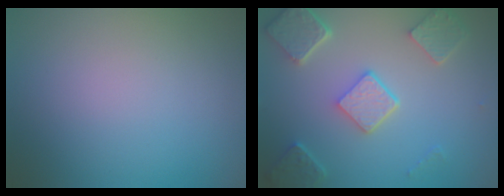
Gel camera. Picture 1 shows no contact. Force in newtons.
{"total": 5.5, "press": 4.2, "slide": 3.5}